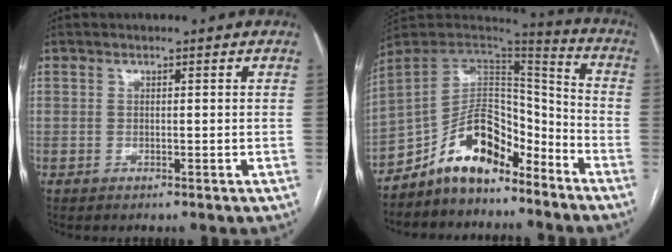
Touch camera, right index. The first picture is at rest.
{"total": 13.4, "force": [-9.9, 5.8, 7.1], "torque": [-0.115, 0.034, -0.178]}